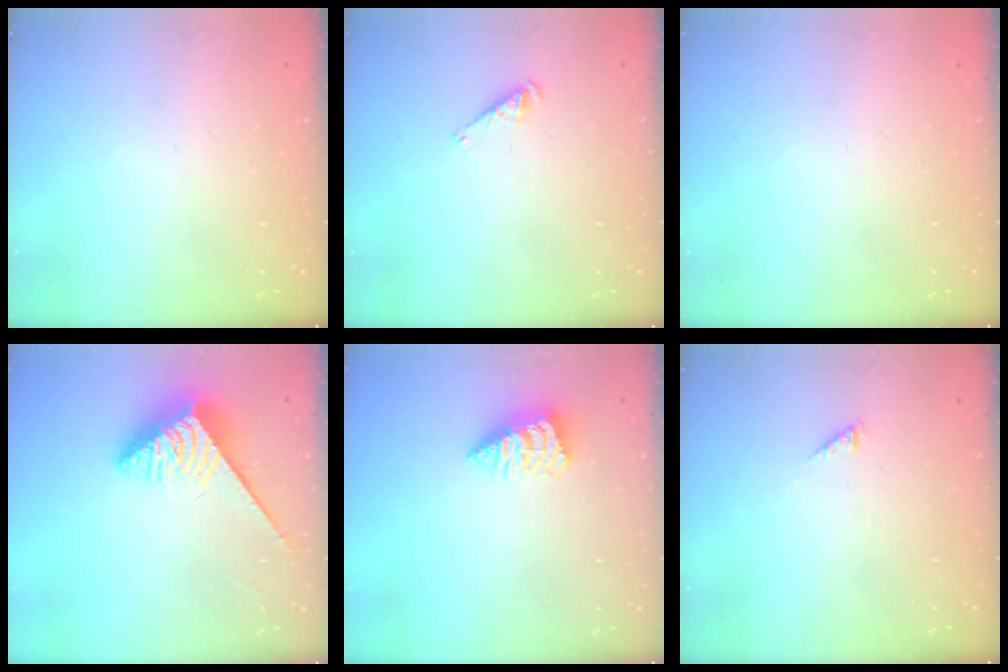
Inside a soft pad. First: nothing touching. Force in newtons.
{"total": 2.9, "press": 2.9, "slide": 0.5}
{"total": 0.0}
{"total": 3.8, "press": 3.8, "slide": 0.6}
{"total": 2.6, "press": 2.6, "slide": 0.1}
{"total": 0.0}